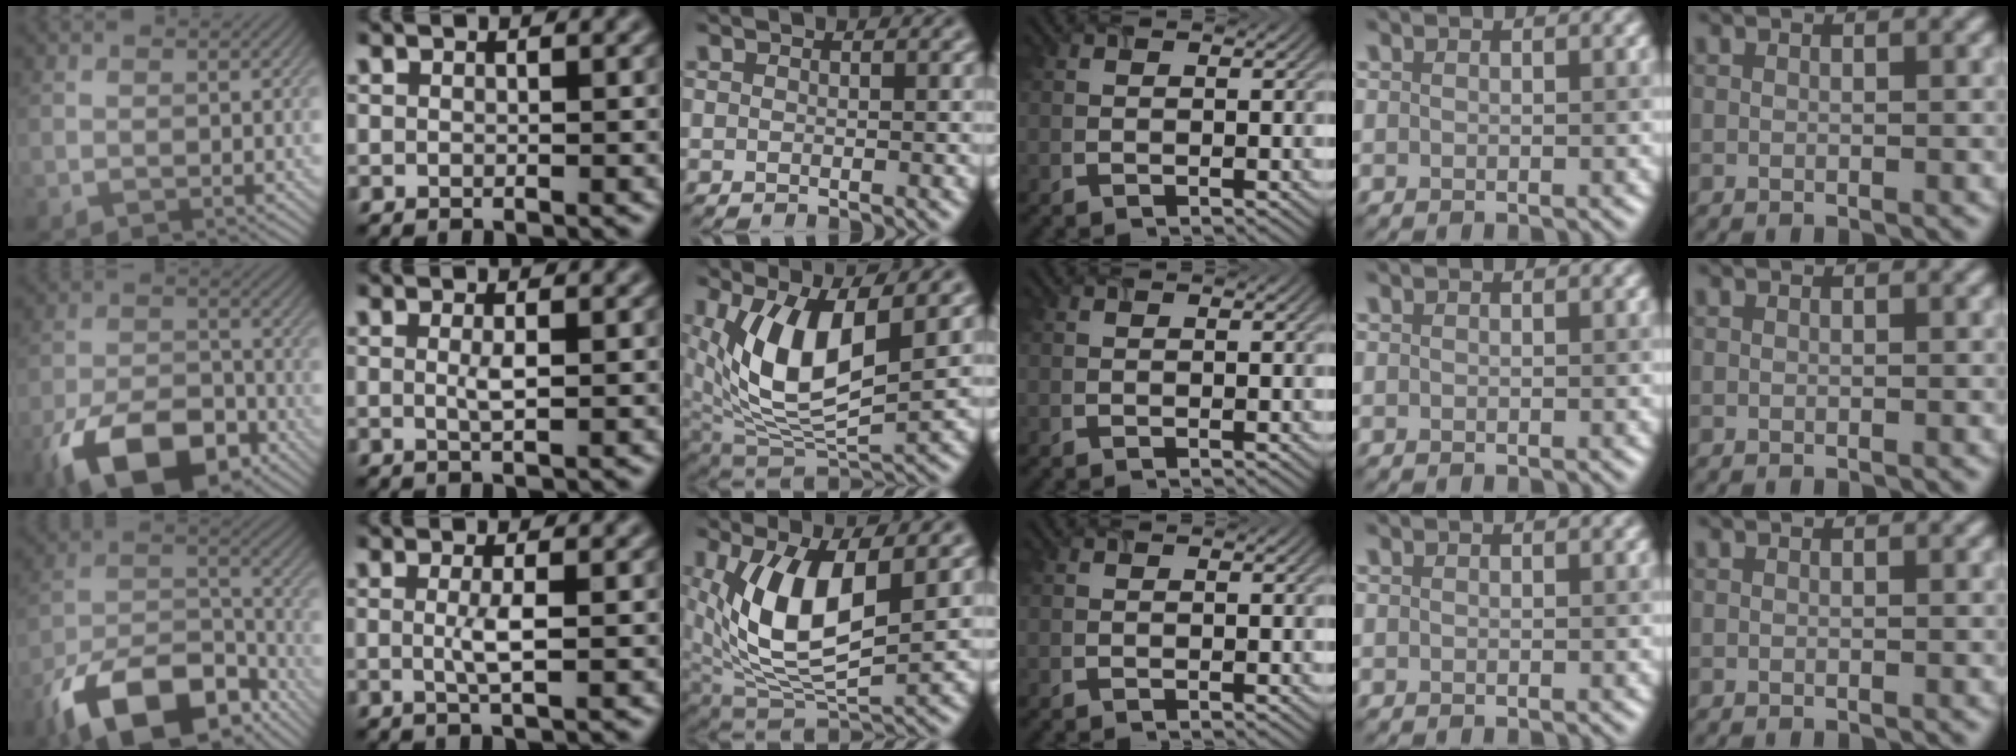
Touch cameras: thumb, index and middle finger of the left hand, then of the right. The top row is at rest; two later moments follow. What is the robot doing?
{"motion": "lift_and_place", "object": "timer"}